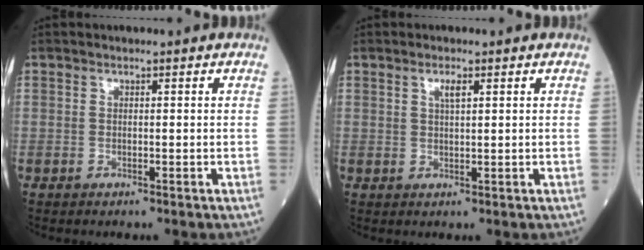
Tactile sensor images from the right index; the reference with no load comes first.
{"total": 1.8, "force": [0.9, 0.3, 1.6], "torque": [-0.030, 0.001, 0.016]}